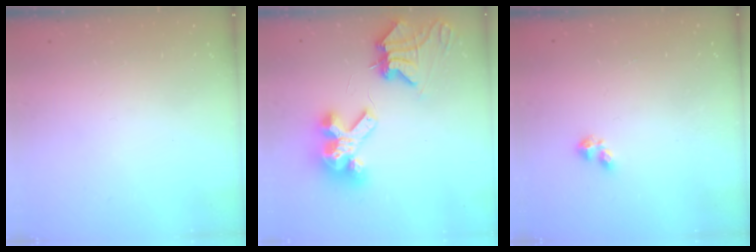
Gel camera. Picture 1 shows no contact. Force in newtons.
{"total": 12.5, "press": 12.4, "slide": 1.5}
{"total": 2.2, "press": 2.2, "slide": 0.4}